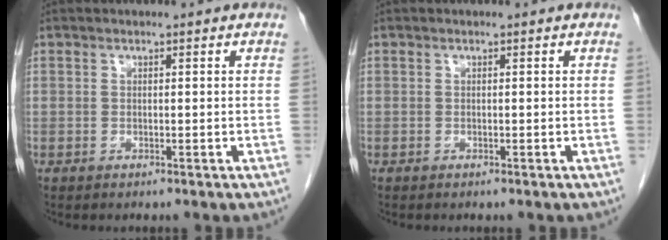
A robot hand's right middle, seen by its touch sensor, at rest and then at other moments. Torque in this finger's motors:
{"motor_torque": [-0.24, -0.30, -0.07, -0.01]}